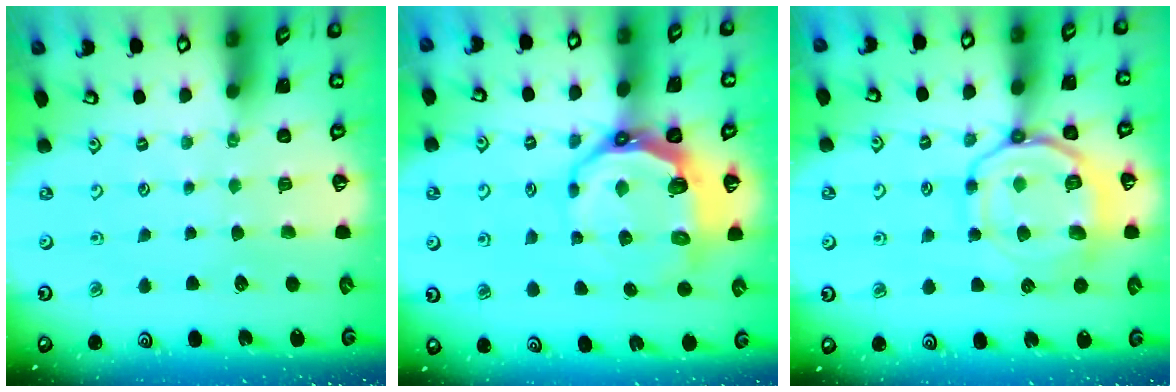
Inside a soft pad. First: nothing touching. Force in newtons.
{"total": 10.7, "press": 9.7, "slide": 4.5}
{"total": 14.7, "press": 14.6, "slide": 1.7}